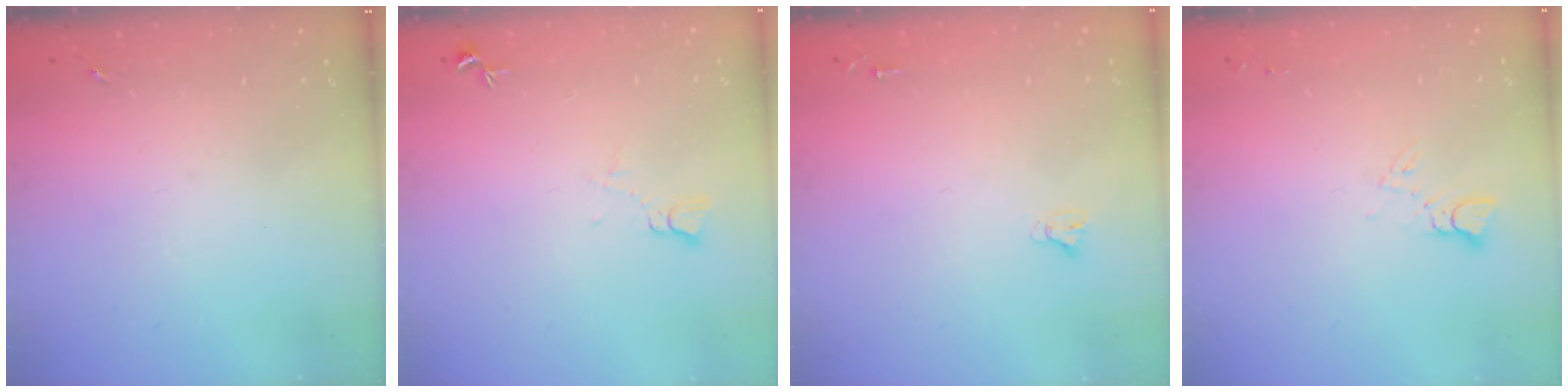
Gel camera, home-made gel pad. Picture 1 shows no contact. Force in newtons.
{"total": 5.6, "press": 5.5, "slide": 0.6}
{"total": 2.4, "press": 2.4, "slide": 0.2}
{"total": 4.1, "press": 4.1, "slide": 0.4}